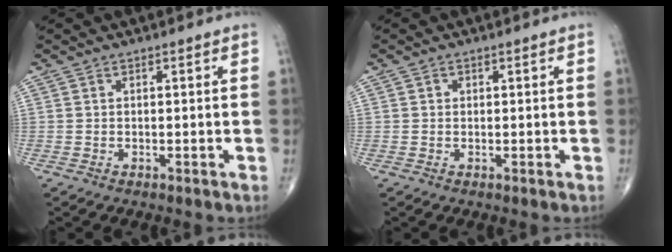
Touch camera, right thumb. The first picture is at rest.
{"total": 0.7, "force": [0.1, 0.6, 0.2], "torque": [0.000, 0.001, 0.002]}